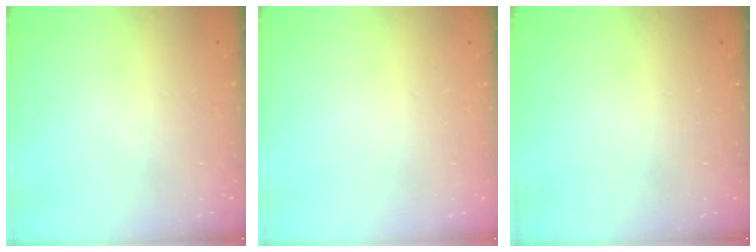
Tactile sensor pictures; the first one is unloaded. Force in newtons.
{"total": 0.0}
{"total": 0.0}